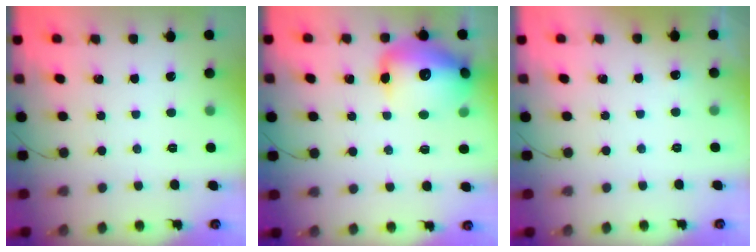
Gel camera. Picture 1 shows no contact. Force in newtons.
{"total": 18.4, "press": 18.2, "slide": 2.9}
{"total": 2.8, "press": 2.6, "slide": 1.2}